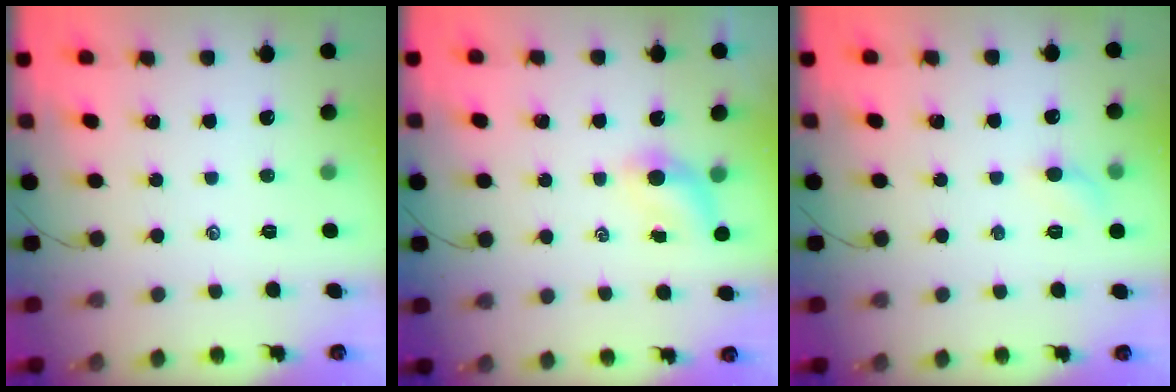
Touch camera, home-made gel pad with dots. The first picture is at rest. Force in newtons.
{"total": 4.1, "press": 4.1, "slide": 0.8}
{"total": 4.5, "press": 4.2, "slide": 1.5}